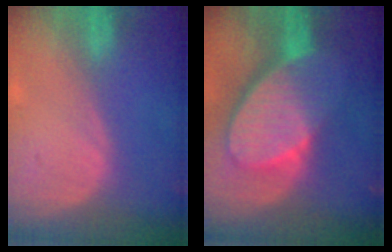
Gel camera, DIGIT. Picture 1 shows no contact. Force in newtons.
{"total": 10.2, "press": 9.0, "slide": 4.8}